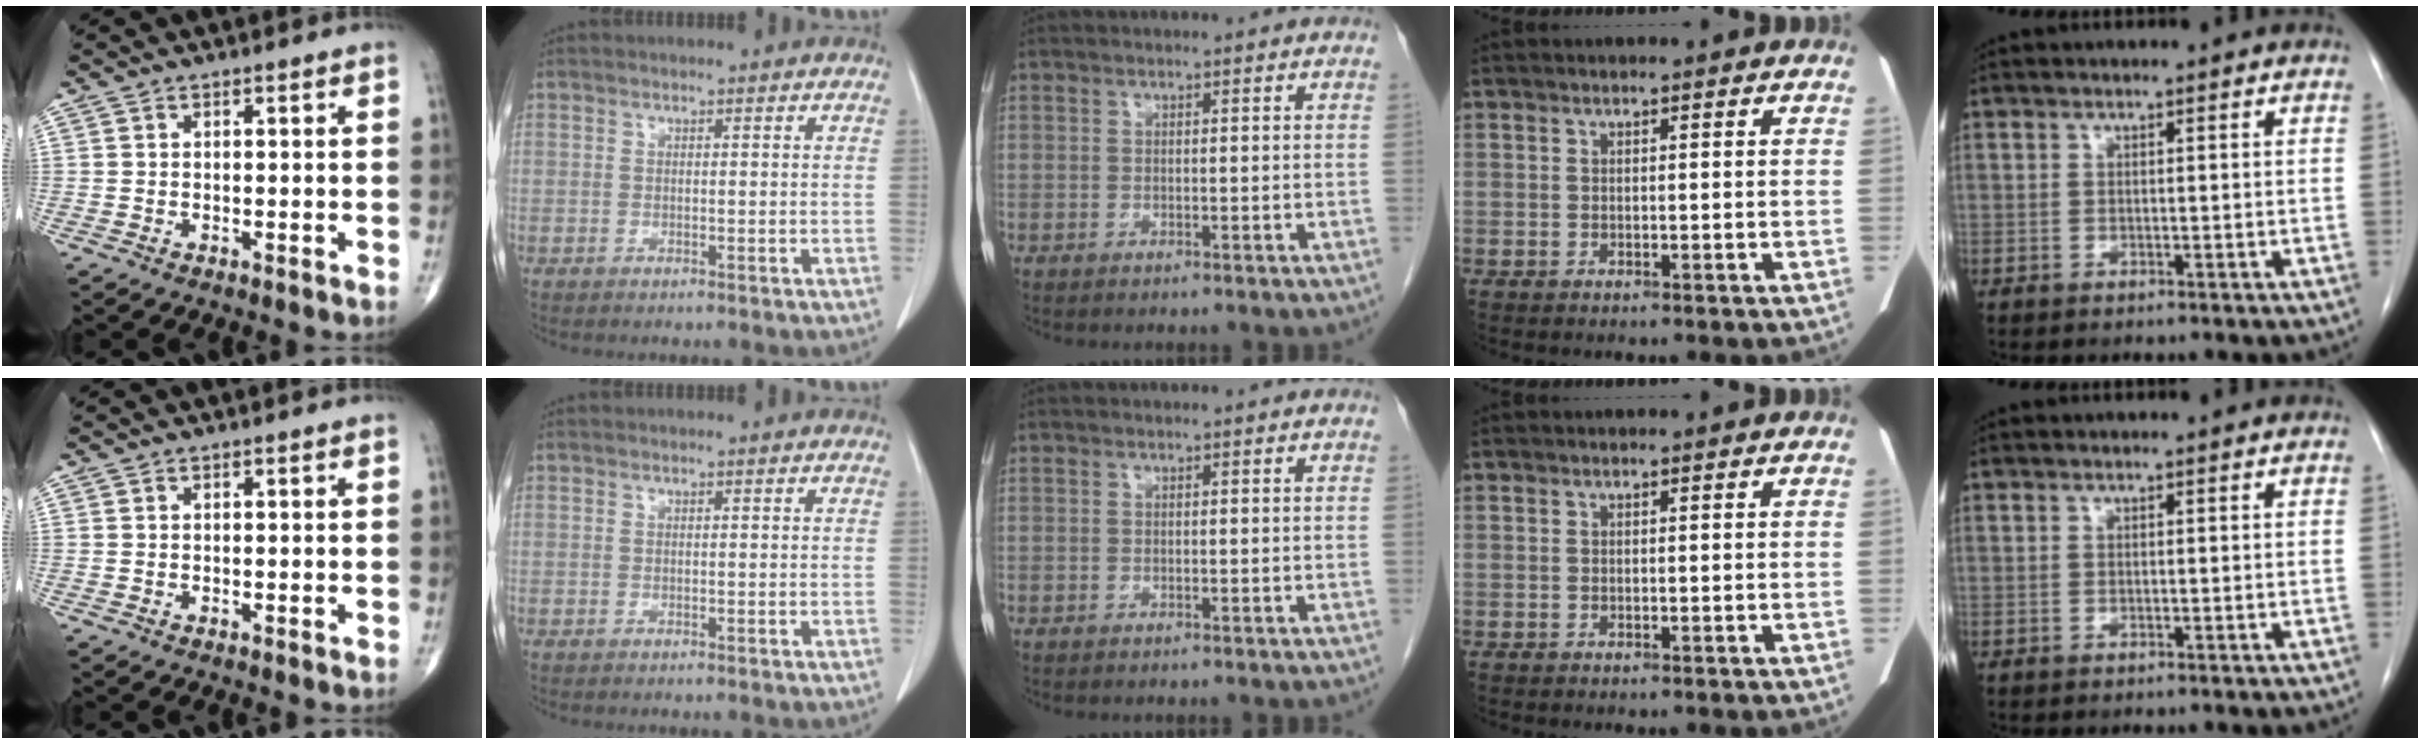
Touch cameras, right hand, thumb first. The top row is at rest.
{}